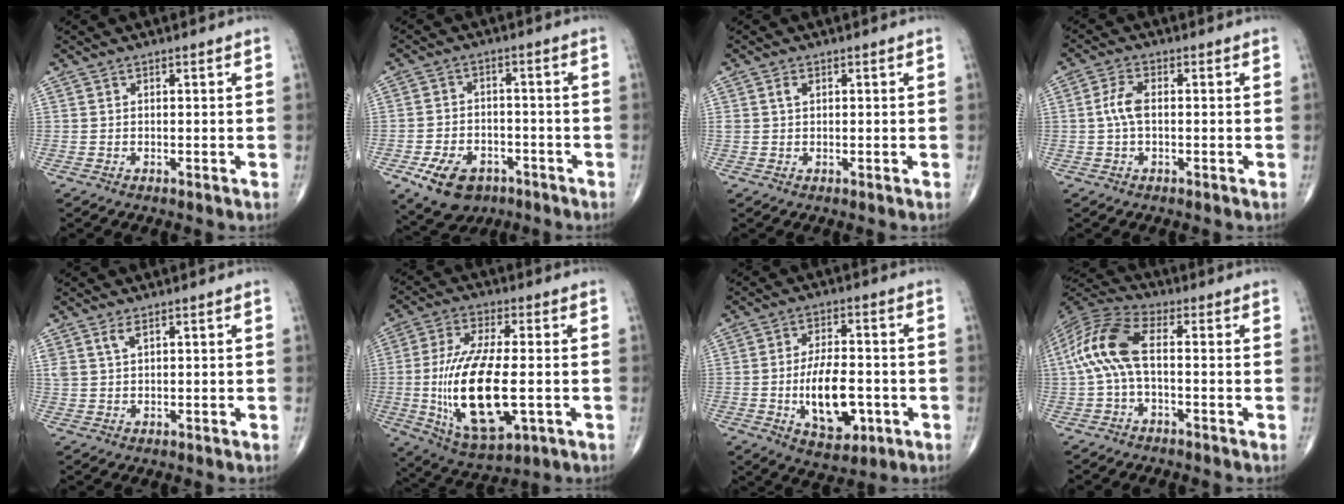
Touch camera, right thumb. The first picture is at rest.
{"total": 10.2, "force": [-5.4, 6.8, 5.4], "torque": [-0.083, 0.027, -0.080]}
{"total": 1.5, "force": [0.6, 0.9, 1.0], "torque": [-0.020, 0.003, 0.012]}
{"total": 4.0, "force": [-0.1, 1.9, 3.5], "torque": [-0.083, 0.009, -0.005]}
{"total": 2.5, "force": [1.5, 1.1, 1.8], "torque": [-0.039, 0.000, 0.035]}
{"total": 19.1, "force": [-2.5, 7.5, 17.4], "torque": [-0.347, -0.007, -0.029]}
{"total": 12.2, "force": [-2.7, 6.2, 10.1], "torque": [-0.152, 0.010, -0.036]}
{"total": 11.3, "force": [-0.2, 4.8, 10.2], "torque": [-0.229, 0.036, -0.012]}